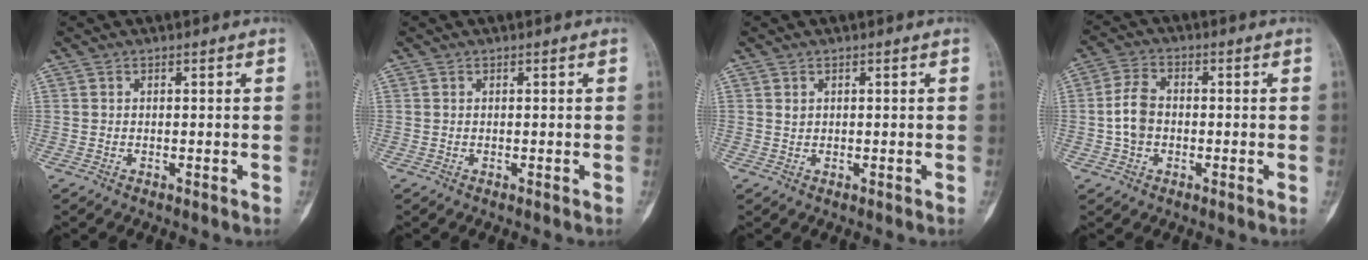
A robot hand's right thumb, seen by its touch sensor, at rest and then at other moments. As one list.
[{"total": 0.0}, {"total": 0.9, "force": [0.4, 0.7, 0.4], "torque": [0.001, -0.002, 0.009]}, {"total": 5.8, "force": [-0.7, 4.2, 3.8], "torque": [-0.074, 0.020, -0.020]}]